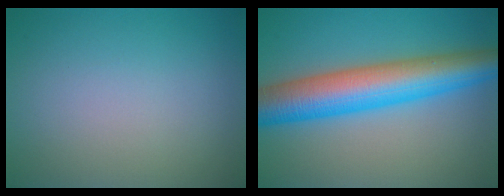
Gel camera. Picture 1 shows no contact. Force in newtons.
{"total": 9.6, "press": 9.6, "slide": 0.1}